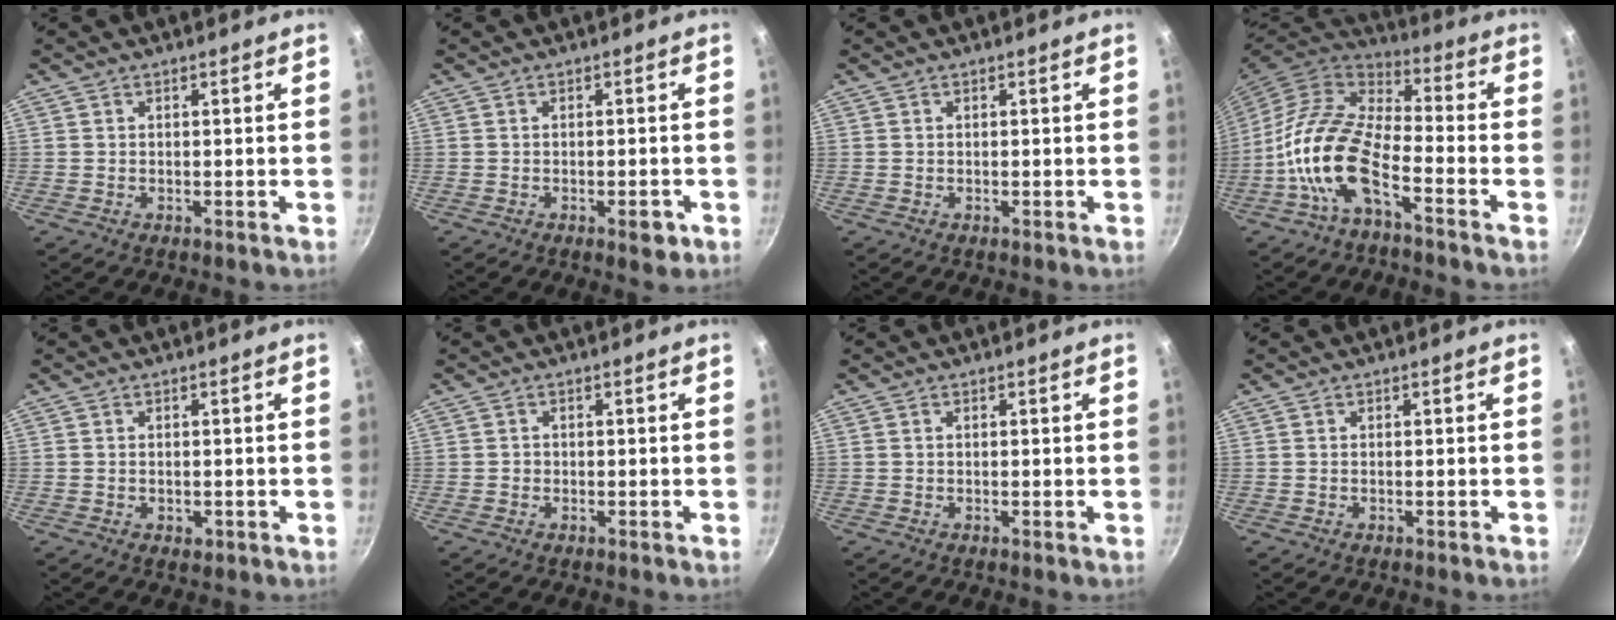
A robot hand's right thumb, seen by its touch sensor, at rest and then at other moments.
{"total": 3.1, "force": [-1.4, 1.3, 2.5], "torque": [-0.026, 0.010, -0.014]}
{"total": 0.0}
{"total": 14.5, "force": [-5.9, 6.4, 11.6], "torque": [-0.220, 0.047, -0.129]}
{"total": 1.4, "force": [-0.3, 1.0, 0.9], "torque": [-0.011, -0.001, -0.003]}
{"total": 0.8, "force": [-0.3, 0.7, 0.1], "torque": [0.000, 0.002, -0.006]}
{"total": 0.0}
{"total": 0.0}